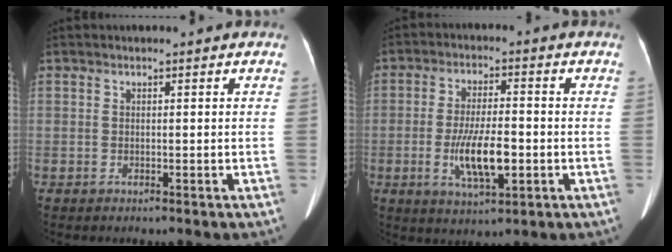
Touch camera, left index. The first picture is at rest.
{"total": 8.8, "force": [-2.2, 2.5, 8.2], "torque": [-0.158, -0.005, -0.035]}